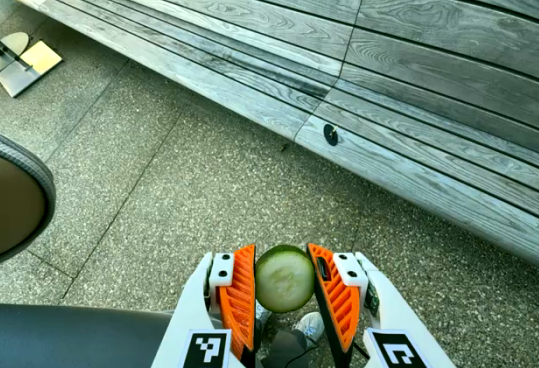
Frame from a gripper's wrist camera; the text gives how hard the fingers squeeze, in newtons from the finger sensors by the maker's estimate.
{"total": 13.2, "left": 13.3, "right": 13.1}